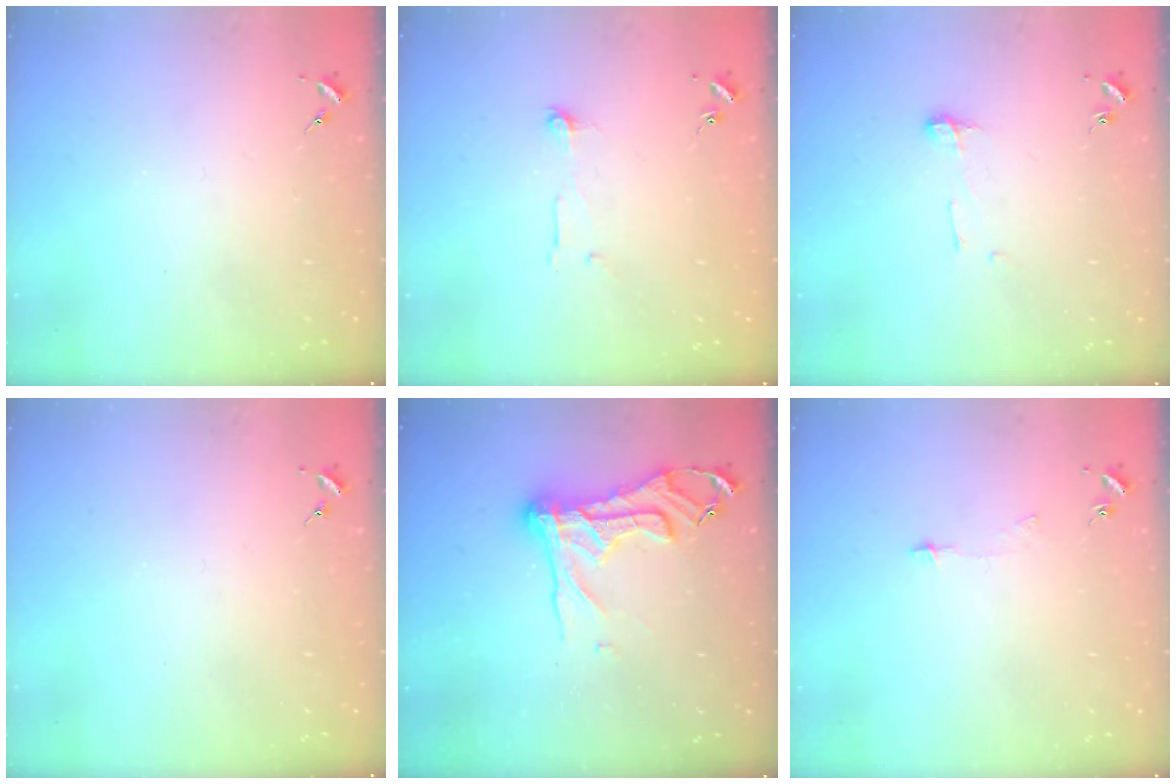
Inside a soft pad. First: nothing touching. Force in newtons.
{"total": 4.9, "press": 4.9, "slide": 0.5}
{"total": 4.5, "press": 4.5, "slide": 0.5}
{"total": 0.0}
{"total": 16.8, "press": 16.7, "slide": 1.6}
{"total": 3.6, "press": 3.6, "slide": 0.3}